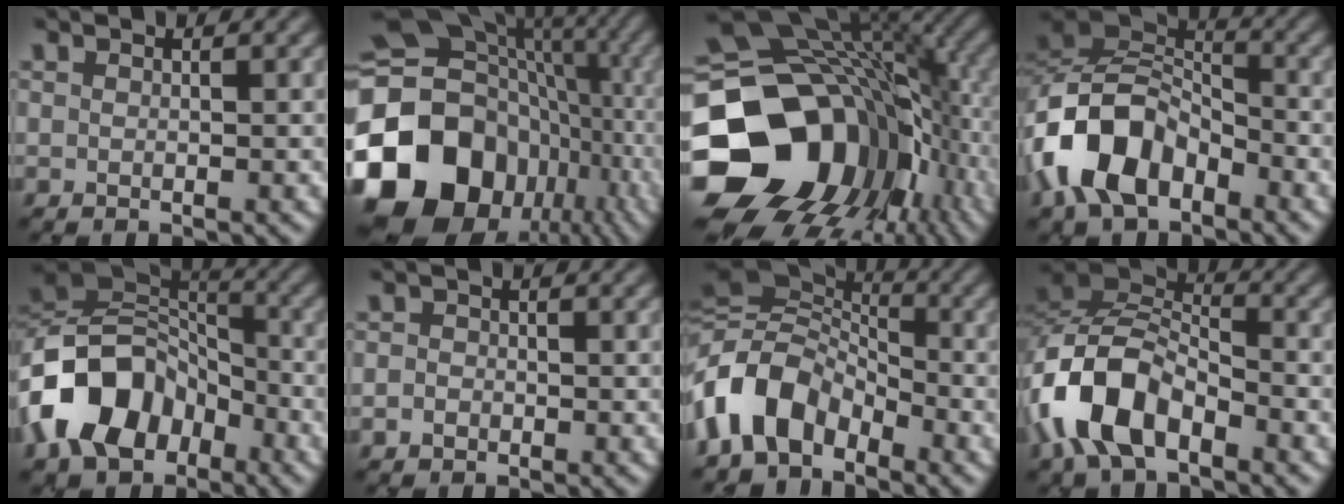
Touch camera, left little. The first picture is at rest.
{"total": 20.2, "force": [-5.5, 16.4, 10.5], "torque": [-0.231, -0.012, -0.079]}
{"total": 21.1, "force": [-4.9, 16.6, 11.9], "torque": [-0.253, -0.036, -0.058]}
{"total": 9.0, "force": [-4.5, 5.6, 5.3], "torque": [-0.104, 0.008, -0.098]}
{"total": 11.3, "force": [-5.2, 7.9, 6.3], "torque": [-0.121, 0.002, -0.112]}
{"total": 1.1, "force": [-0.5, 1.0, 0.4], "torque": [-0.002, -0.001, -0.012]}
{"total": 8.5, "force": [-3.6, 5.4, 5.5], "torque": [-0.103, 0.013, -0.085]}
{"total": 8.3, "force": [-4.2, 4.5, 5.6], "torque": [-0.111, 0.007, -0.095]}